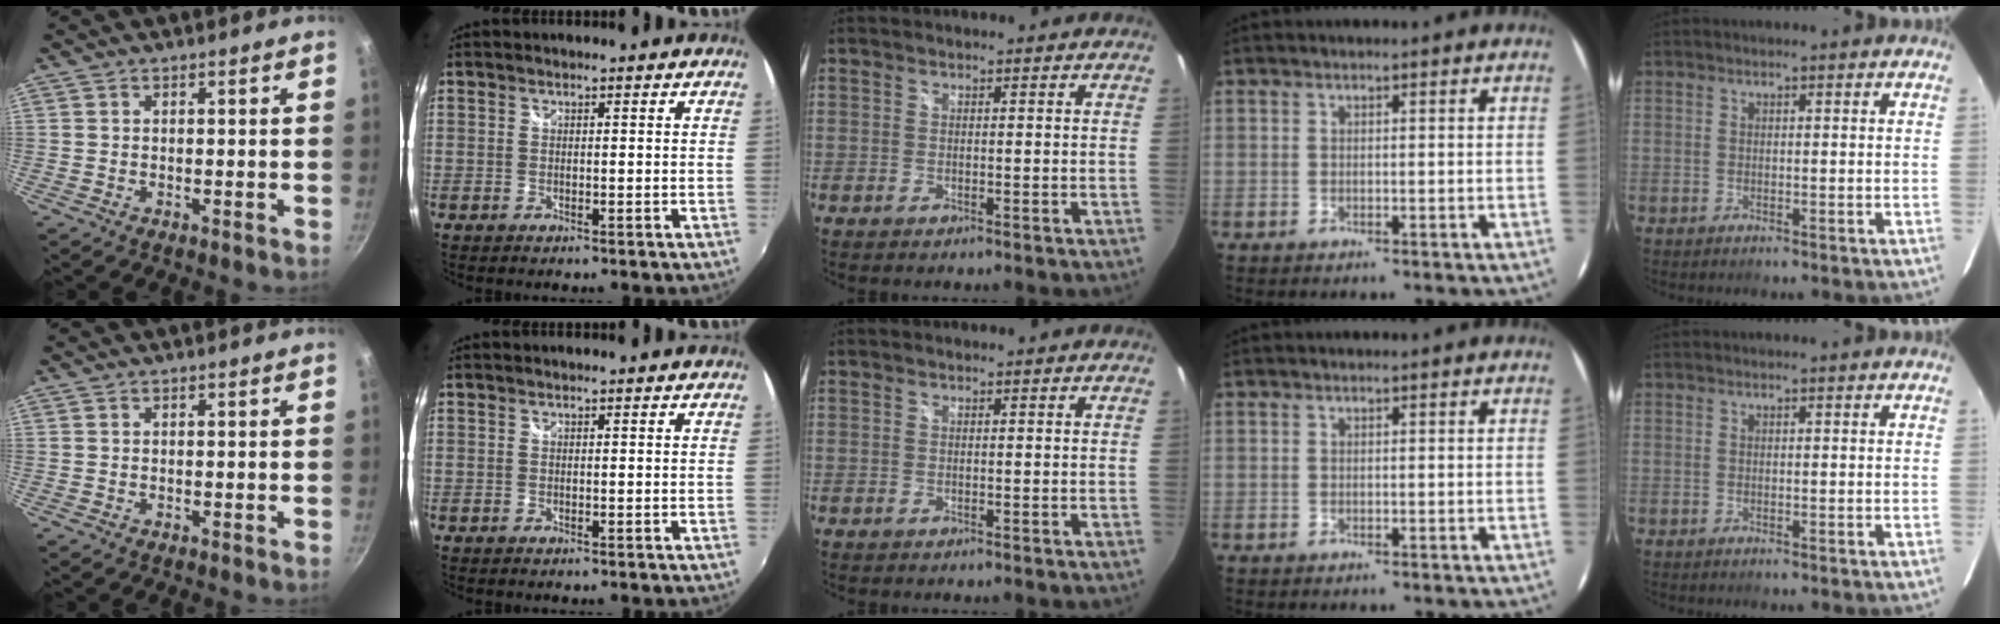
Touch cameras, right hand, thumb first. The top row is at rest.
{}